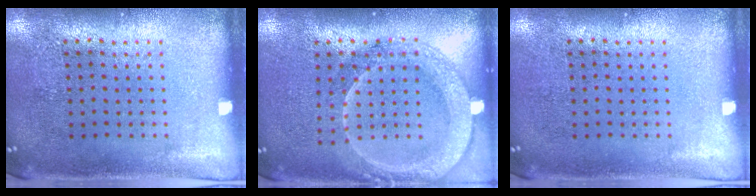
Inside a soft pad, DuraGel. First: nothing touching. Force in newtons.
{"total": 2.0, "press": 1.8, "slide": 0.7}
{"total": 0.0}